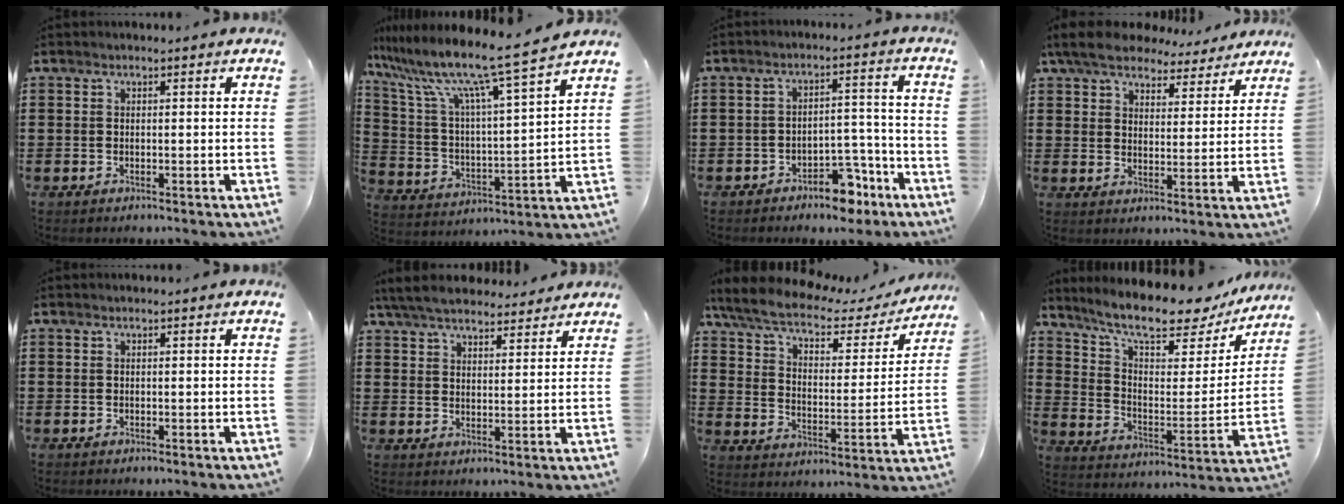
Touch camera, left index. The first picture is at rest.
{"total": 10.5, "force": [8.7, -0.4, 5.8], "torque": [-0.150, -0.062, 0.138]}
{"total": 6.2, "force": [-4.8, 2.7, 2.8], "torque": [-0.040, 0.020, -0.089]}
{"total": 6.8, "force": [6.2, 1.8, 2.2], "torque": [-0.062, -0.025, 0.109]}
{"total": 0.0}
{"total": 6.0, "force": [5.5, 1.2, 1.9], "torque": [-0.057, -0.016, 0.102]}
{"total": 7.0, "force": [5.5, 2.2, 3.8], "torque": [-0.098, -0.028, 0.091]}
{"total": 10.7, "force": [9.0, 1.6, 5.6], "torque": [-0.127, -0.056, 0.150]}